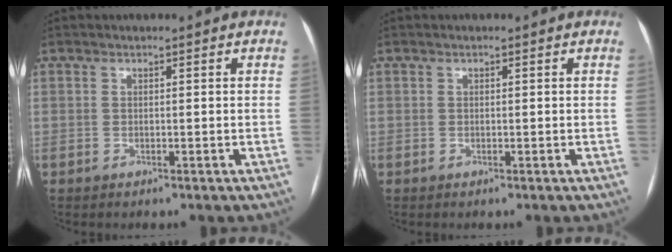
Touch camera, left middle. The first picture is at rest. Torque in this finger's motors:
{"motor_torque": [-0.05, 0.04, -0.04, -0.01]}